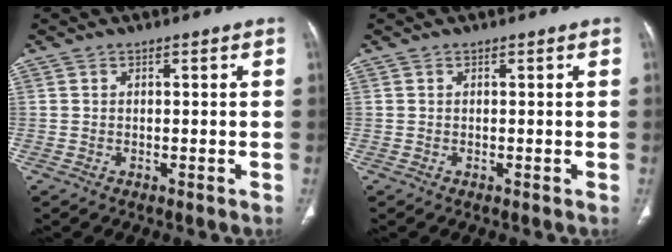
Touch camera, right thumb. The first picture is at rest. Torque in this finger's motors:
{"motor_torque": [0.02, -0.02, 0.11, -0.11, 0.00]}